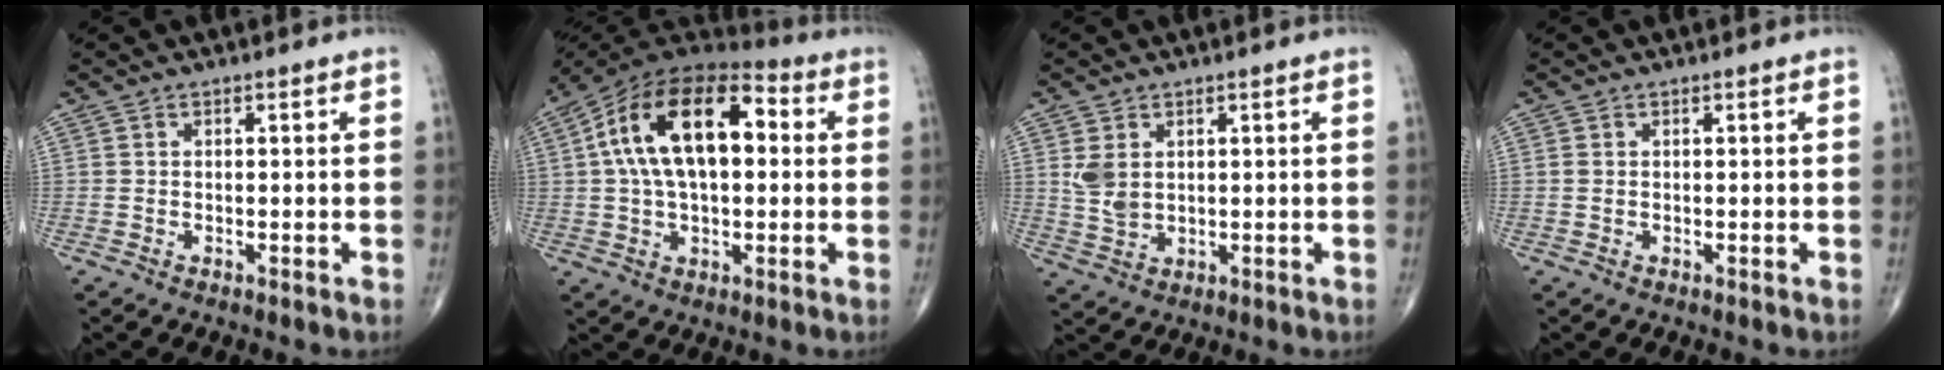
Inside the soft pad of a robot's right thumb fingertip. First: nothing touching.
{"total": 20.5, "force": [3.3, 11.1, 17.0], "torque": [-0.284, 0.031, 0.044]}
{"total": 4.7, "force": [1.3, 3.2, 3.1], "torque": [-0.053, -0.005, 0.037]}
{"total": 0.6, "force": [0.1, 0.4, 0.5], "torque": [-0.013, 0.002, 0.003]}